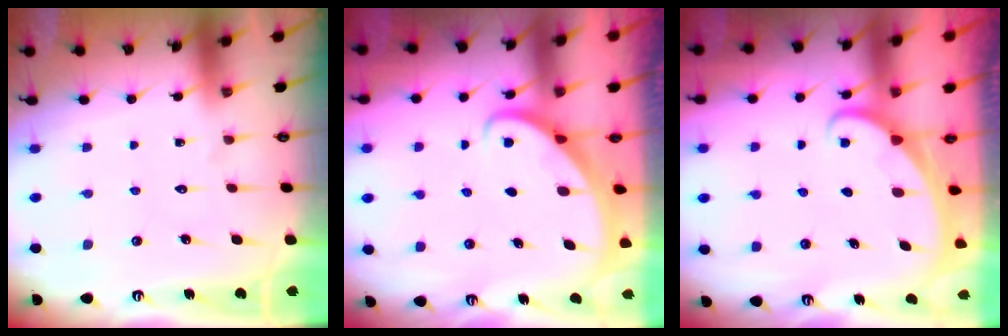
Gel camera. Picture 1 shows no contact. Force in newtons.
{"total": 2.7, "press": 2.7, "slide": 0.2}
{"total": 1.7, "press": 1.7, "slide": 0.1}